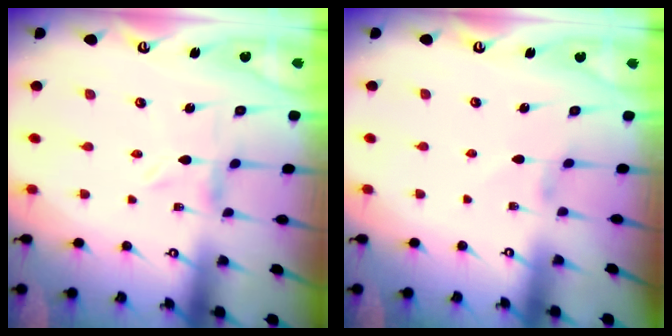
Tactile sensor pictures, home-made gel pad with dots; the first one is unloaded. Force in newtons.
{"total": 1.7, "press": 1.7, "slide": 0.3}